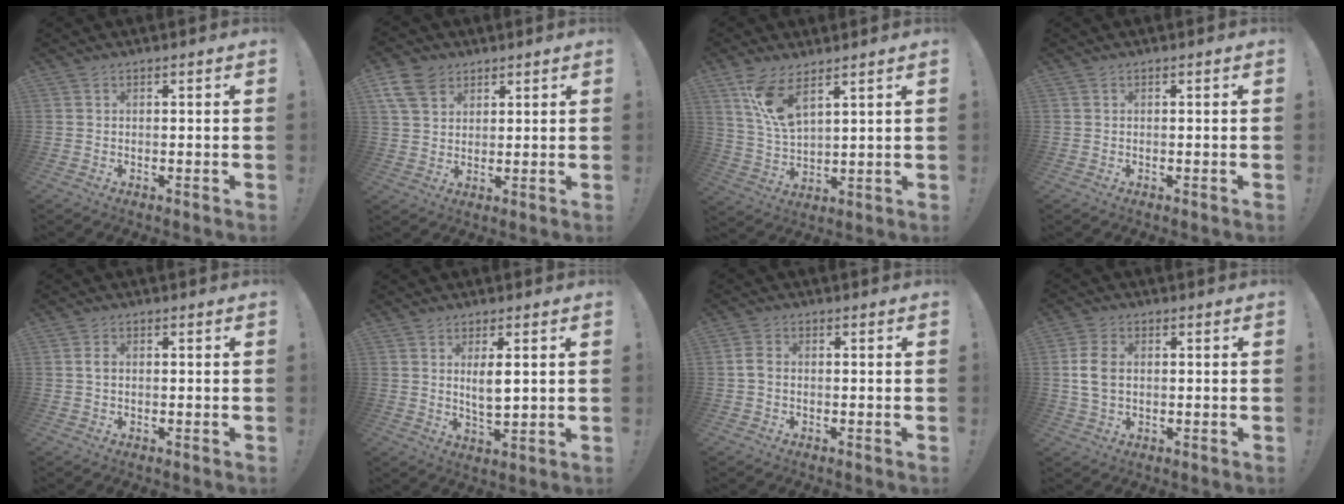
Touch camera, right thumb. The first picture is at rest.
{"total": 9.4, "force": [5.0, 6.7, 4.2], "torque": [-0.090, -0.016, 0.102]}
{"total": 10.8, "force": [7.0, 3.7, 7.4], "torque": [-0.141, -0.035, 0.128]}
{"total": 0.0}
{"total": 1.4, "force": [-0.1, 1.0, 1.0], "torque": [-0.012, 0.003, -0.004]}
{"total": 5.6, "force": [1.5, 1.9, 5.0], "torque": [-0.083, -0.008, 0.023]}
{"total": 2.6, "force": [-0.6, 1.8, 1.8], "torque": [-0.038, 0.008, -0.012]}
{"total": 7.1, "force": [0.5, 4.9, 5.1], "torque": [-0.098, 0.004, 0.008]}